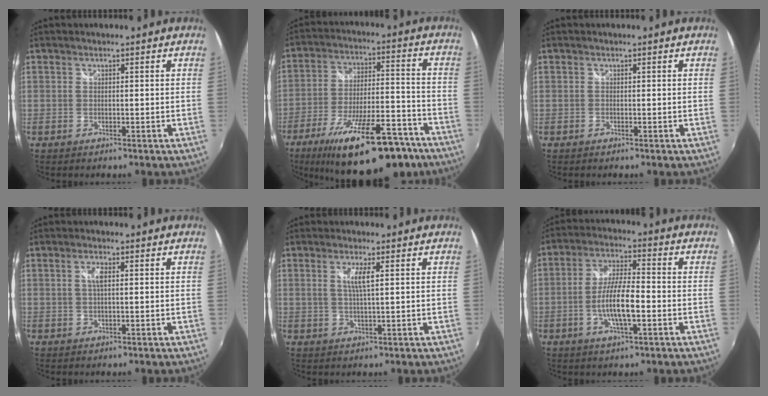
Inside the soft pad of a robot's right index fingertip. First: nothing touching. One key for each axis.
{"total": 23.9, "fx": -16.6, "fy": 7.9, "fz": 15.3, "tx": -0.253, "ty": -0.016, "tz": -0.239}
{"total": 0.0}
{"total": 2.0, "fx": 0.3, "fy": 0.4, "fz": 2.0, "tx": -0.037, "ty": 0.001, "tz": 0.004}
{"total": 3.4, "fx": 1.0, "fy": 0.1, "fz": 3.2, "tx": -0.062, "ty": -0.003, "tz": 0.018}
{"total": 9.3, "fx": -2.7, "fy": 2.1, "fz": 8.6, "tx": -0.171, "ty": -0.001, "tz": -0.048}